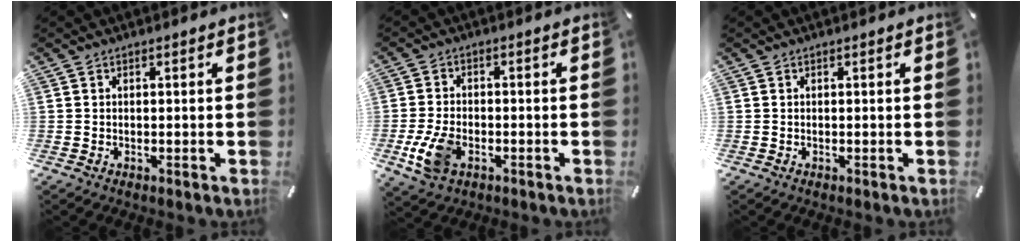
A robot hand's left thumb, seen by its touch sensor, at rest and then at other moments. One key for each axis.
{"total": 8.2, "fx": -2.8, "fy": 5.3, "fz": 5.5, "tx": -0.131, "ty": 0.004, "tz": -0.051}
{"total": 0.0}